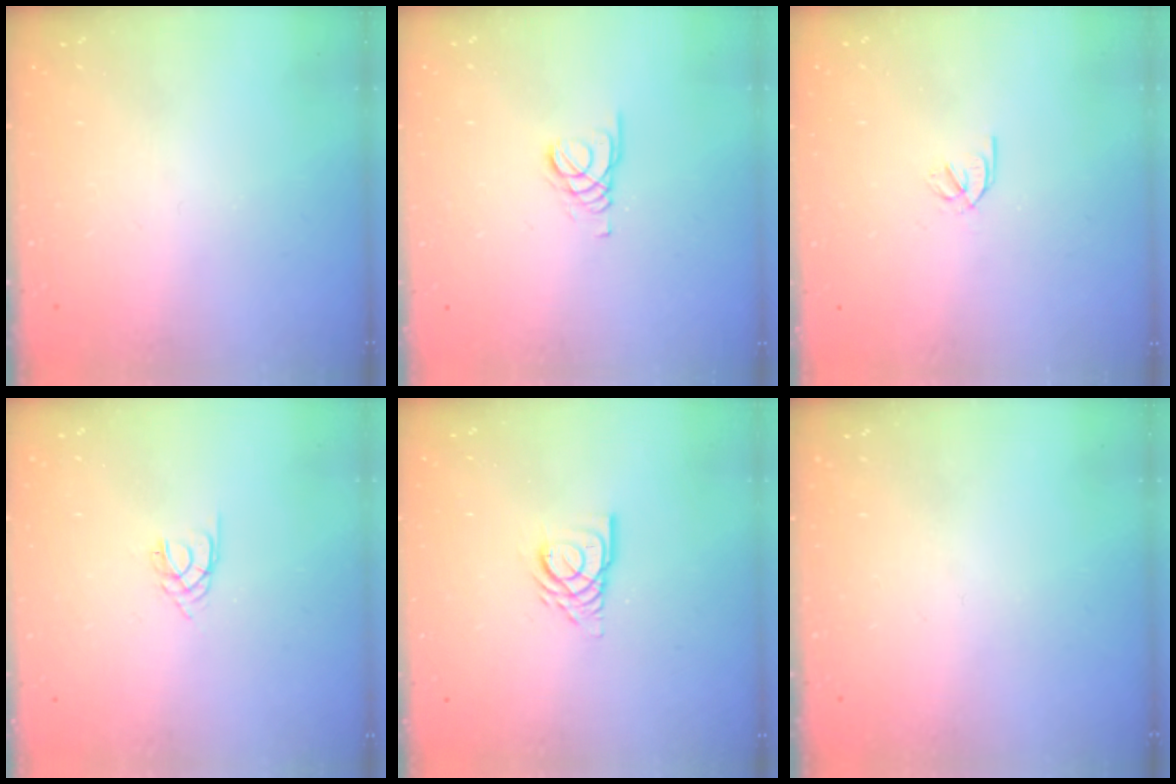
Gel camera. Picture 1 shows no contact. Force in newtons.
{"total": 1.8, "press": 1.8, "slide": 0.2}
{"total": 1.9, "press": 1.9, "slide": 0.3}
{"total": 1.6, "press": 1.6, "slide": 0.3}
{"total": 7.5, "press": 7.5, "slide": 0.7}
{"total": 0.0}